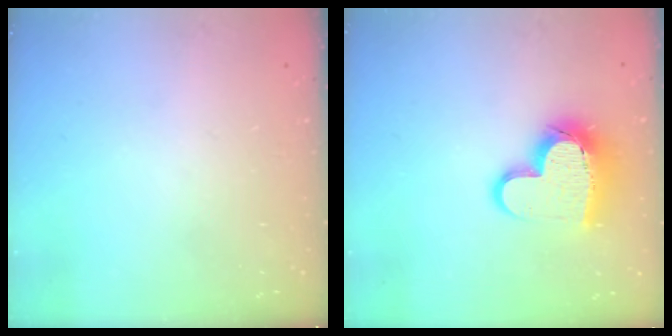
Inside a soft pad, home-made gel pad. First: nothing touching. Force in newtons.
{"total": 15.0, "press": 14.9, "slide": 1.2}